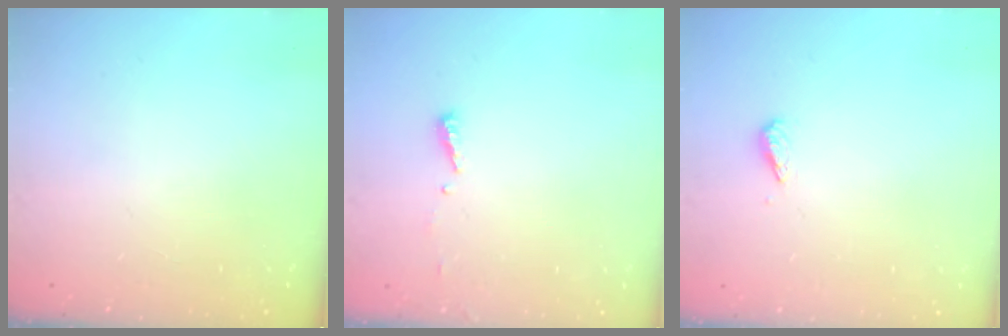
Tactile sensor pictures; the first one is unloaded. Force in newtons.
{"total": 3.9, "press": 3.9, "slide": 0.4}
{"total": 3.0, "press": 2.9, "slide": 0.6}